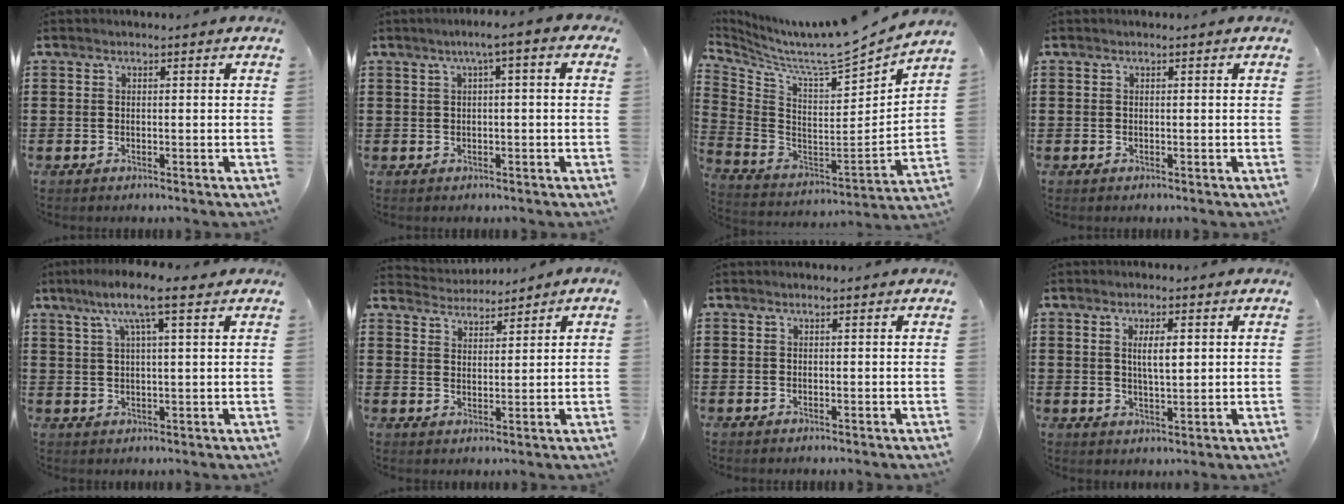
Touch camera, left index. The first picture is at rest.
{"total": 2.5, "force": [0.1, 0.1, 2.5], "torque": [-0.045, 0.004, 0.000]}
{"total": 6.6, "force": [6.2, -0.2, 2.2], "torque": [-0.073, -0.067, 0.095]}
{"total": 0.0}
{"total": 7.7, "force": [4.6, 1.0, 6.0], "torque": [-0.130, 0.004, 0.078]}
{"total": 3.4, "force": [3.3, 0.7, -0.1], "torque": [-0.011, -0.012, 0.061]}
{"total": 0.0}
{"total": 4.2, "force": [1.2, 1.2, 3.9], "torque": [-0.071, 0.004, 0.017]}